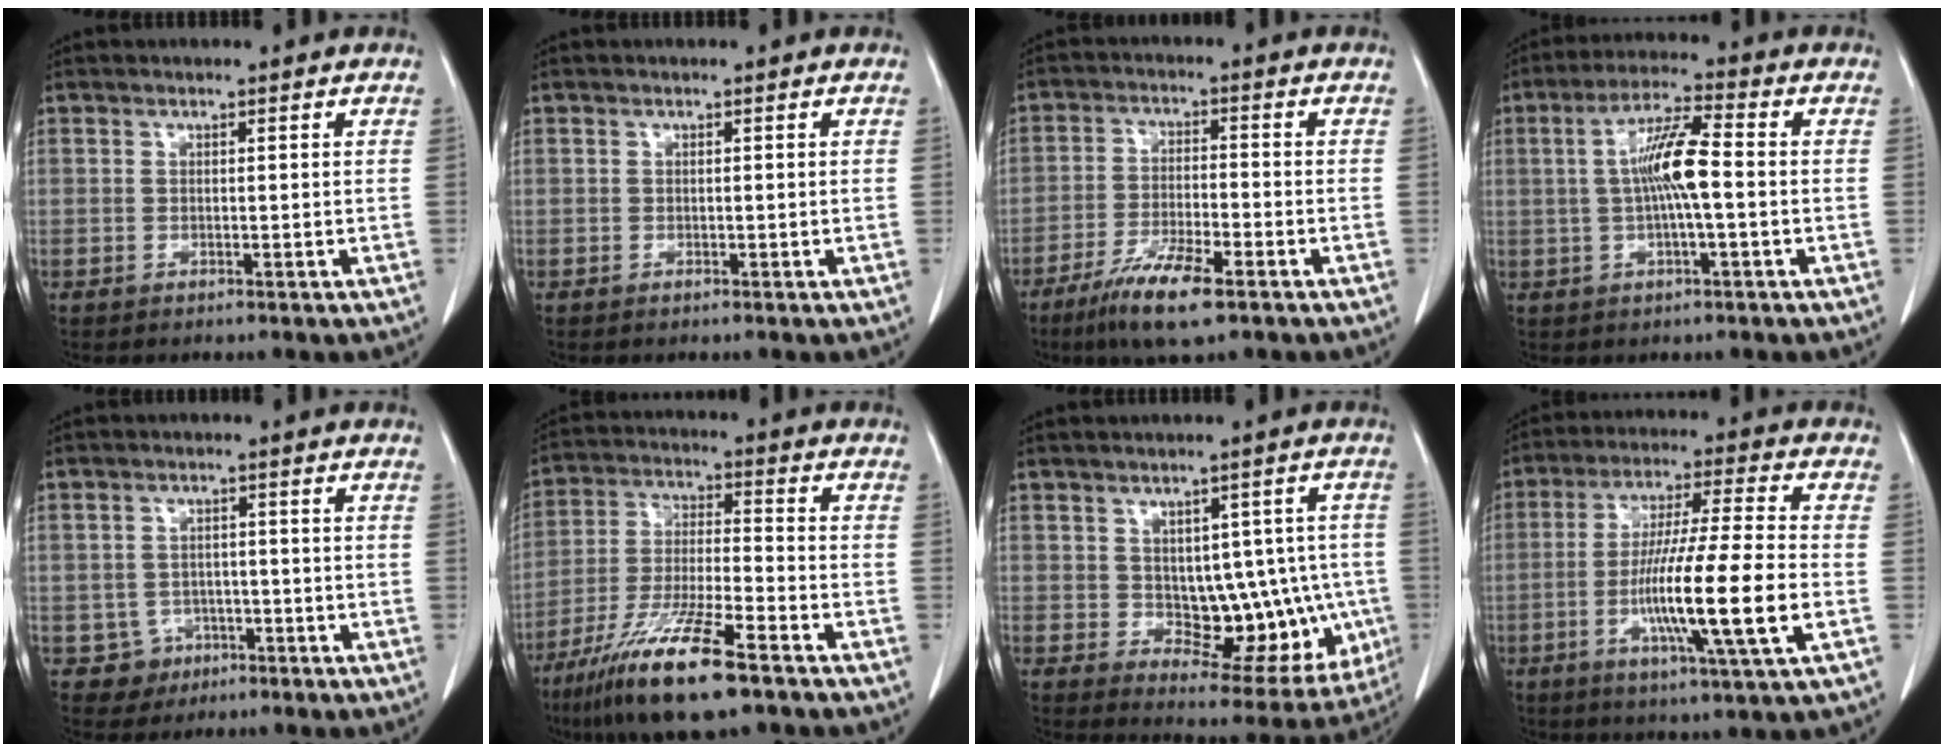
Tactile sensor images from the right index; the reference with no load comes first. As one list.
[{"total": 0.0}, {"total": 8.9, "force": [-5.7, 1.3, 6.7], "torque": [-0.132, -0.017, -0.100]}, {"total": 7.8, "force": [-0.2, 0.6, 7.8], "torque": [-0.151, 0.010, -0.008]}, {"total": 4.1, "force": [-1.7, 3.7, -0.2], "torque": [0.011, 0.017, -0.019]}, {"total": 15.2, "force": [-9.8, 1.7, 11.6], "torque": [-0.239, -0.039, -0.179]}, {"total": 13.2, "force": [-1.0, 7.1, 11.1], "torque": [-0.119, 0.017, 0.013]}, {"total": 15.3, "force": [-3.8, -0.3, 14.8], "torque": [-0.272, -0.014, -0.072]}]